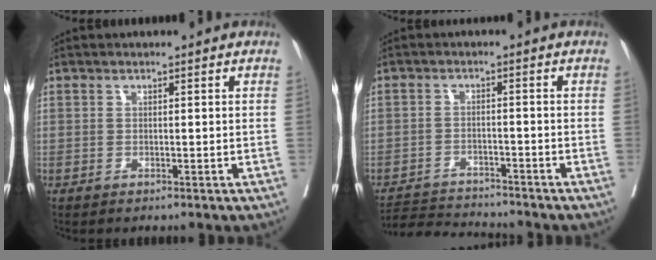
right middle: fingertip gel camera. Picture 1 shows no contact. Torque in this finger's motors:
{"motor_torque": [0.03, -0.38, -0.22, -0.14]}